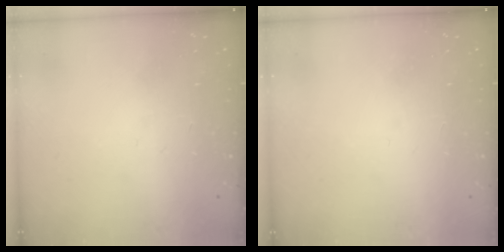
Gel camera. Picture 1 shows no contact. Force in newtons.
{"total": 1.5, "press": 1.5, "slide": 0.1}